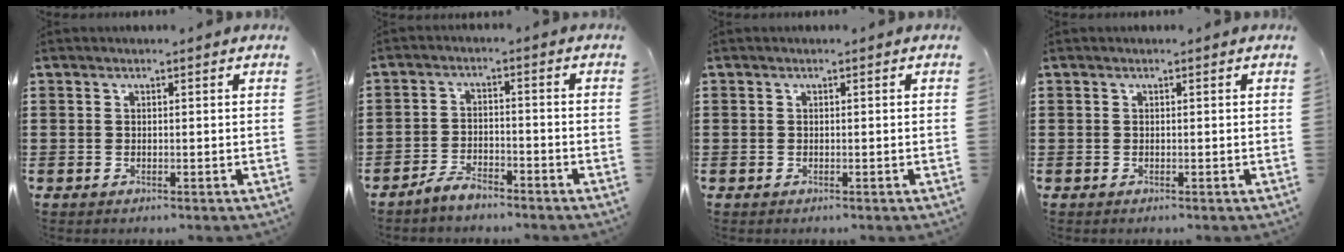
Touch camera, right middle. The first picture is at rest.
{"total": 3.8, "force": [-3.6, 0.8, 1.0], "torque": [-0.024, 0.005, -0.074]}
{"total": 0.6, "force": [-0.4, 0.5, -0.1], "torque": [0.002, 0.004, -0.010]}
{"total": 0.0}